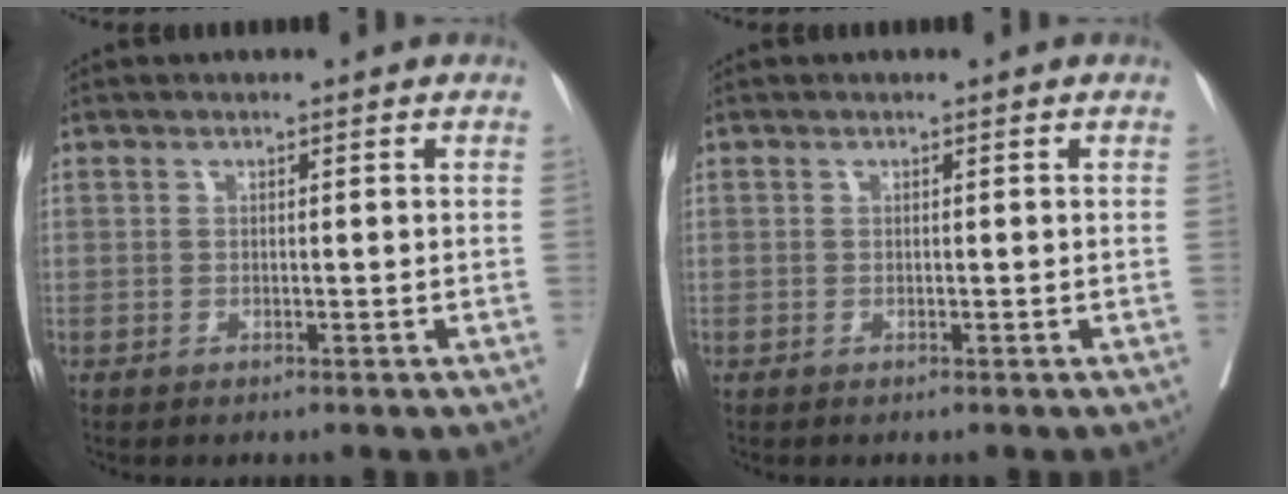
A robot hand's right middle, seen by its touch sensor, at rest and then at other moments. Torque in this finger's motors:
{"motor_torque": [-0.05, -0.11, -0.03, 0.00]}